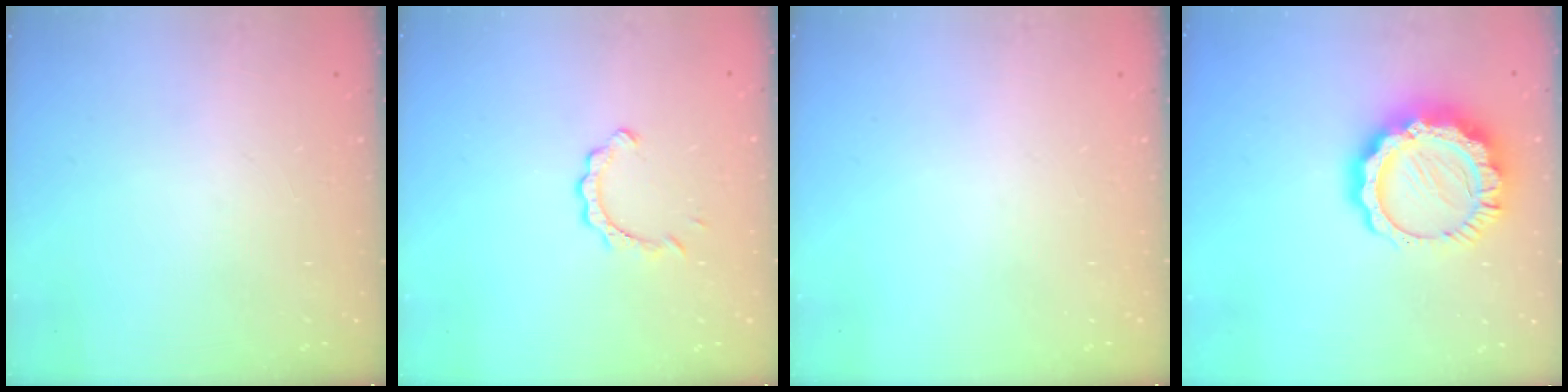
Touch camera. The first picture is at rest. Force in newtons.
{"total": 3.8, "press": 3.7, "slide": 0.2}
{"total": 0.0}
{"total": 14.7, "press": 14.6, "slide": 1.3}